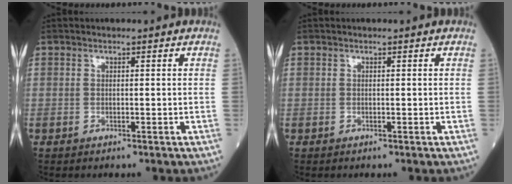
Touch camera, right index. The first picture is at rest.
{"total": 0.0}